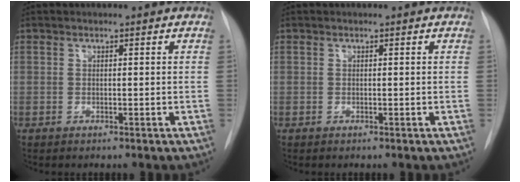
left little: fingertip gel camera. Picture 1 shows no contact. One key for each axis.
{"total": 0.0}